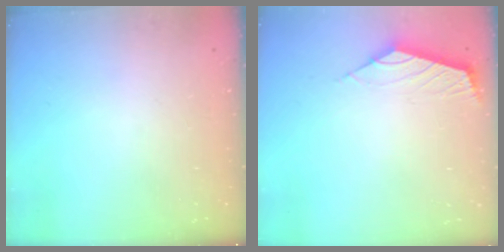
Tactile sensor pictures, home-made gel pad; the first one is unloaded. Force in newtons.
{"total": 2.4, "press": 2.3, "slide": 0.6}